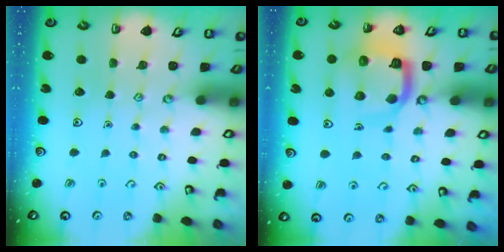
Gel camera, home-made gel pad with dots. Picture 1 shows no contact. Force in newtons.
{"total": 12.4, "press": 12.3, "slide": 1.4}